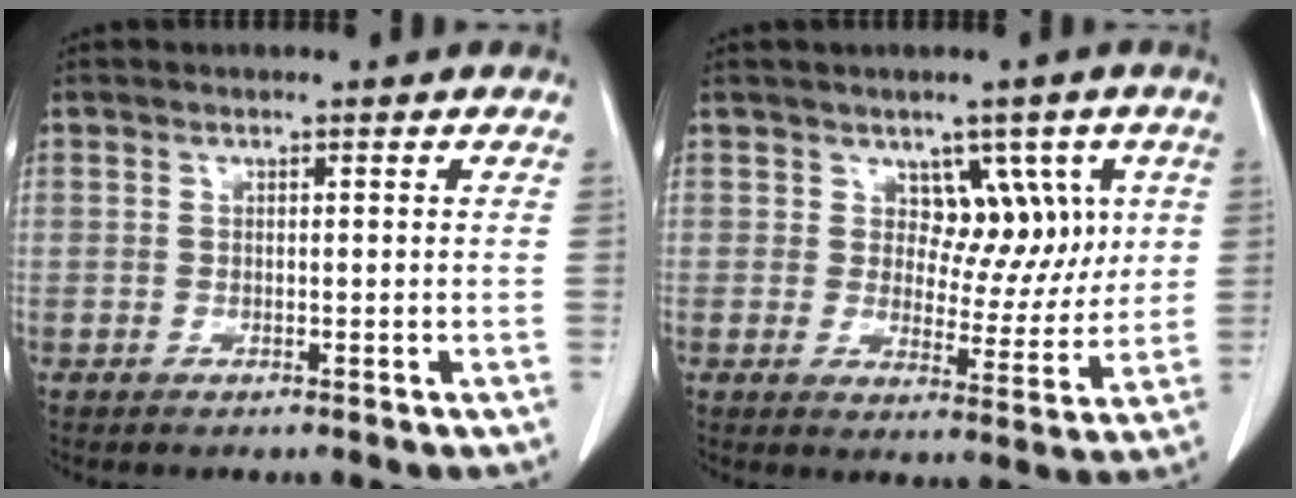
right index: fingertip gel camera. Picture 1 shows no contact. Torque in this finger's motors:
{"motor_torque": [0.02, 0.35, 0.00, 0.00]}